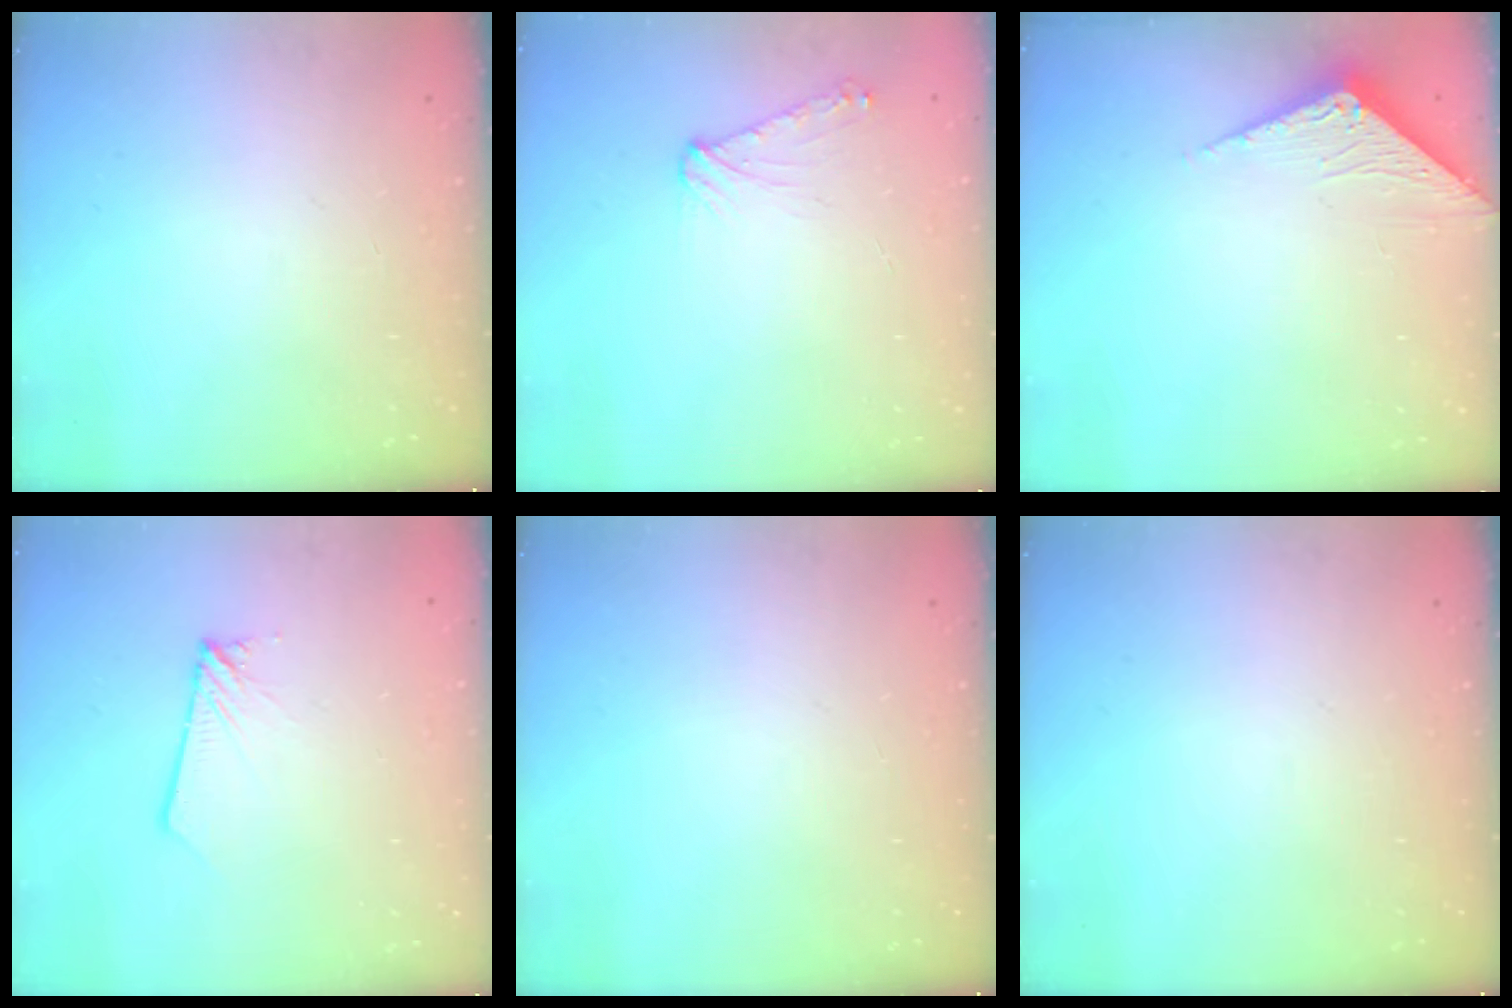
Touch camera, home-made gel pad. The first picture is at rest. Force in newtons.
{"total": 6.7, "press": 6.6, "slide": 1.1}
{"total": 3.4, "press": 3.4, "slide": 0.3}
{"total": 1.8, "press": 1.8, "slide": 0.2}
{"total": 0.0}
{"total": 0.0}